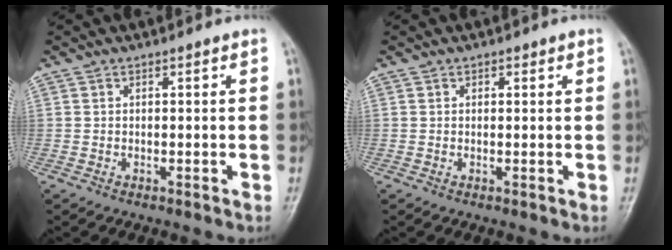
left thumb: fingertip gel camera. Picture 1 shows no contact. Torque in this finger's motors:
{"motor_torque": [-0.30, -0.03, -0.14, 0.27, 0.03]}